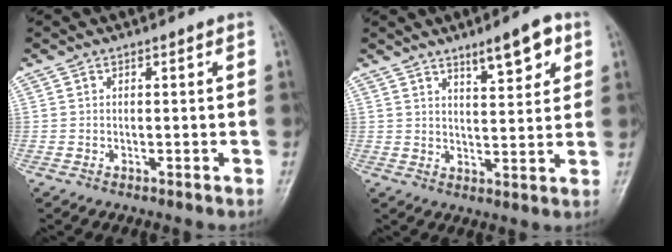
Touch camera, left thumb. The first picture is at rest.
{"total": 7.4, "force": [4.4, 2.1, 5.6], "torque": [-0.067, -0.024, 0.065]}